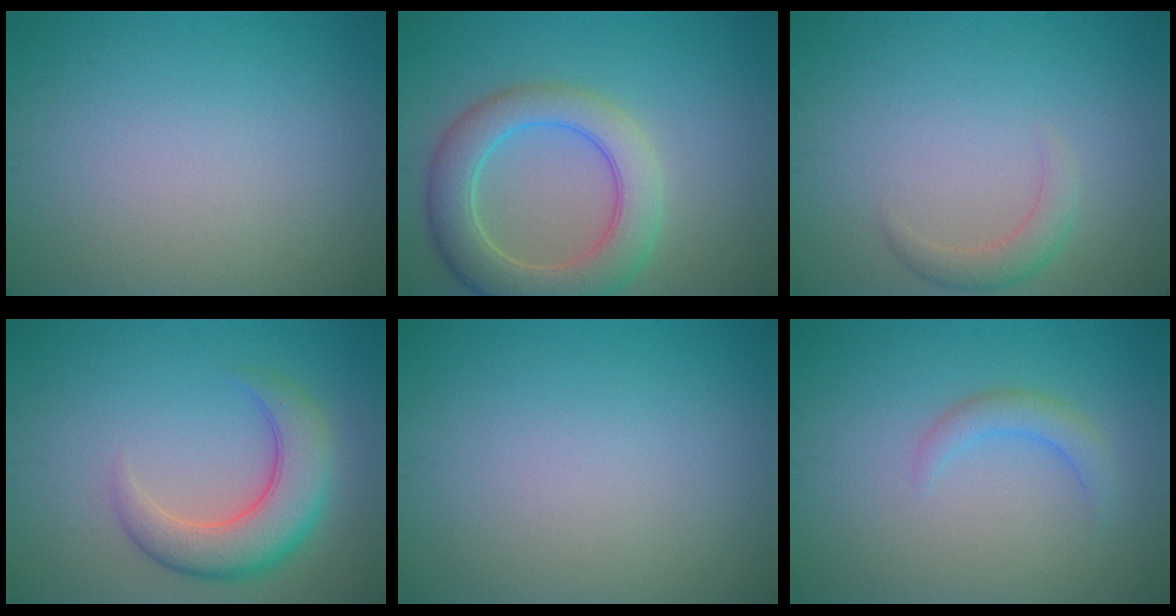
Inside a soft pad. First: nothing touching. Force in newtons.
{"total": 6.5, "press": 6.5, "slide": 0.7}
{"total": 1.9, "press": 1.9, "slide": 0.0}
{"total": 5.9, "press": 5.8, "slide": 0.6}
{"total": 0.0}
{"total": 1.9, "press": 1.9, "slide": 0.3}